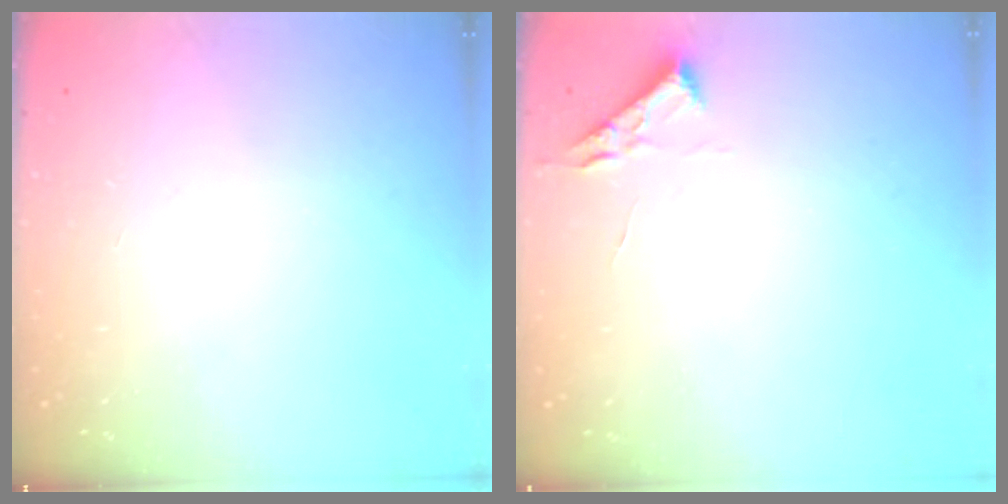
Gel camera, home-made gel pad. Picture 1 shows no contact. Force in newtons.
{"total": 3.1, "press": 3.0, "slide": 0.4}